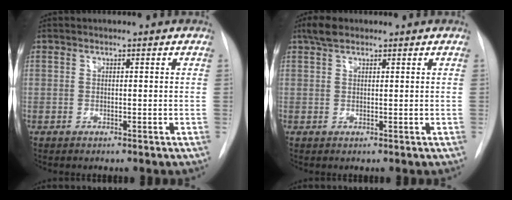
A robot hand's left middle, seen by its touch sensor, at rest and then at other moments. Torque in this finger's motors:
{"motor_torque": [0.26, -0.21, -0.13, -0.03]}